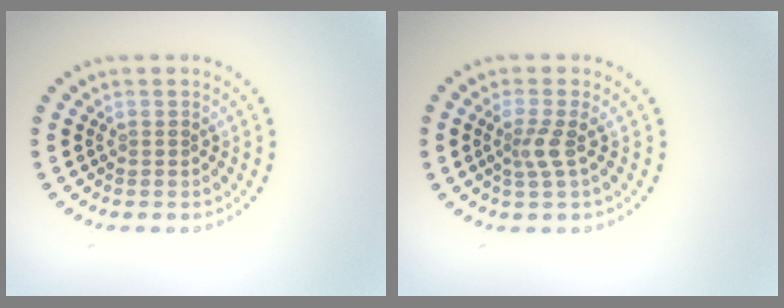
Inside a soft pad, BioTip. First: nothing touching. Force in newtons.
{"total": 2.0, "press": 1.5, "slide": 1.3}